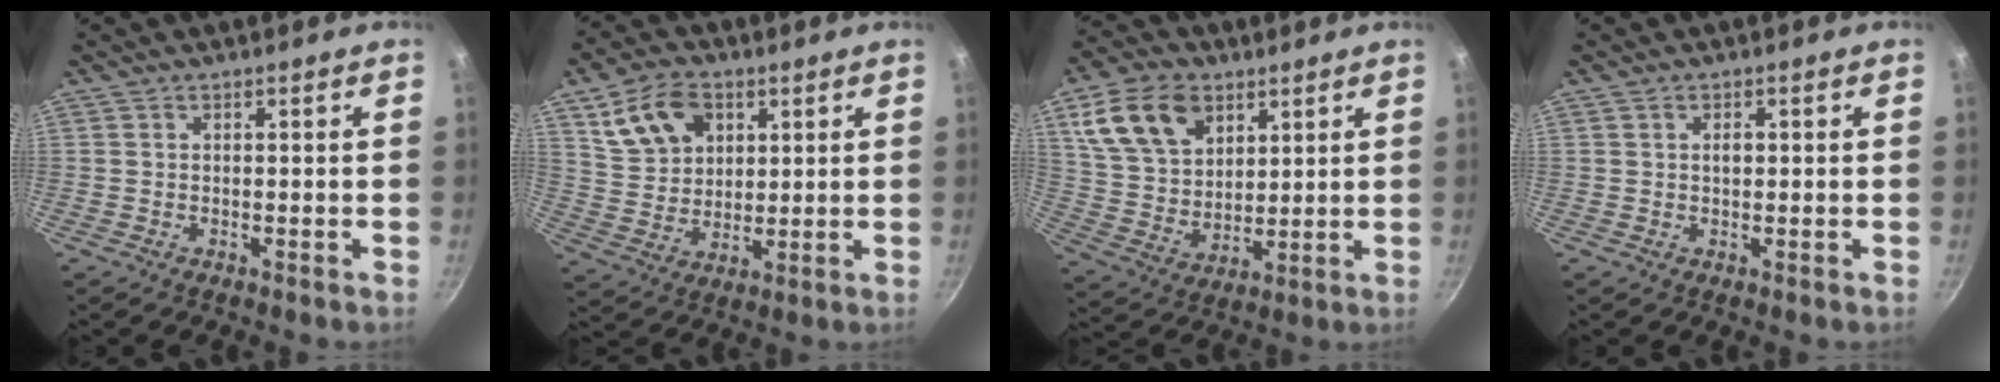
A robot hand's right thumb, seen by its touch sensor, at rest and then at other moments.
{"total": 12.3, "force": [5.2, 8.8, 6.9], "torque": [-0.104, -0.010, 0.101]}
{"total": 15.8, "force": [7.2, 10.7, 9.2], "torque": [-0.141, -0.017, 0.144]}
{"total": 1.5, "force": [0.3, 0.9, 1.2], "torque": [-0.014, 0.003, 0.005]}